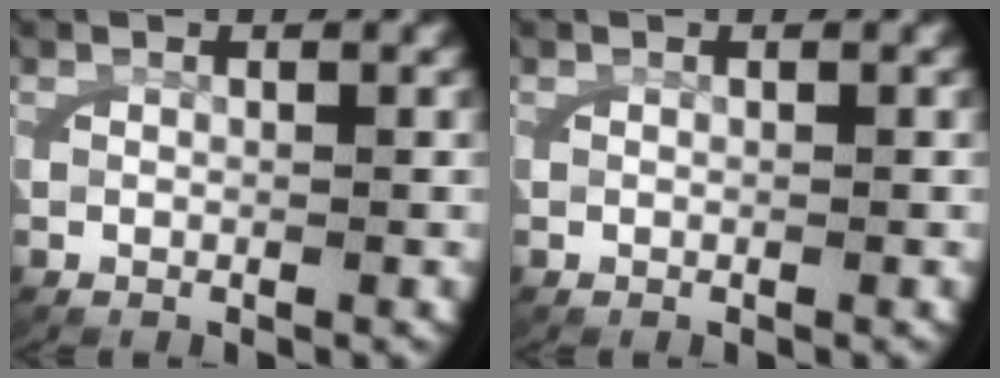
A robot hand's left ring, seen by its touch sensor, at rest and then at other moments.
{"total": 0.0}